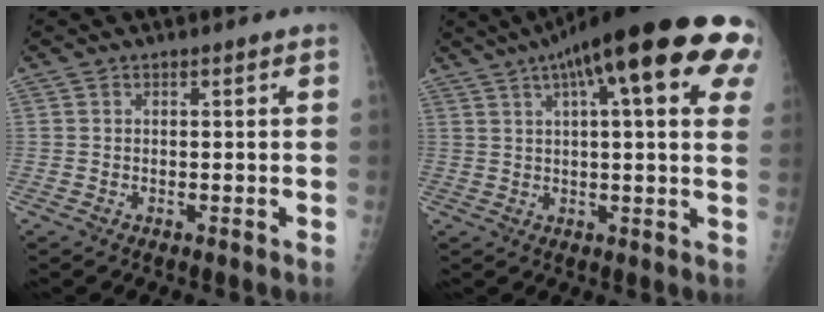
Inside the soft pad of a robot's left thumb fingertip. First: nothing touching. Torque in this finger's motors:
{"motor_torque": [1.15, 0.80, 1.89, -0.88, 0.39]}